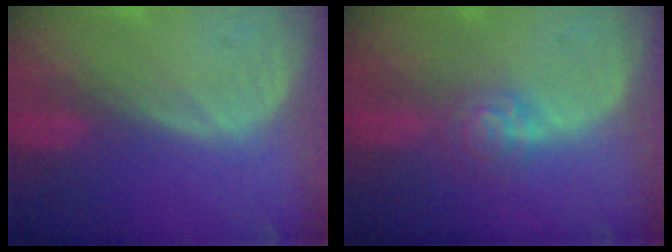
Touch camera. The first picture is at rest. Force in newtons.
{"total": 4.0, "press": 3.7, "slide": 1.5}